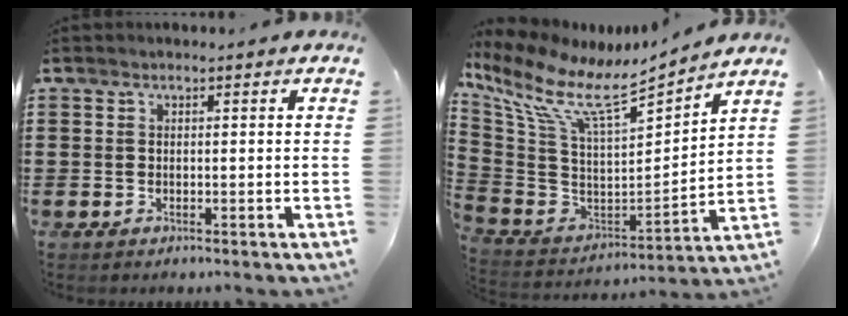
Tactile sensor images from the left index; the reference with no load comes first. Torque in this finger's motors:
{"motor_torque": [2.14, 0.00, 0.58, 0.21]}